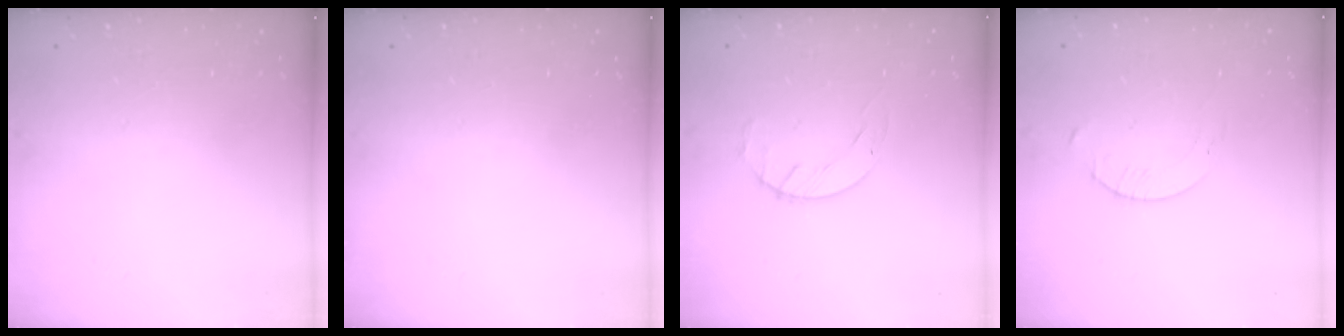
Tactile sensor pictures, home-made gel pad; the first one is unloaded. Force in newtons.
{"total": 0.0}
{"total": 1.7, "press": 1.7, "slide": 0.3}
{"total": 1.6, "press": 1.6, "slide": 0.2}